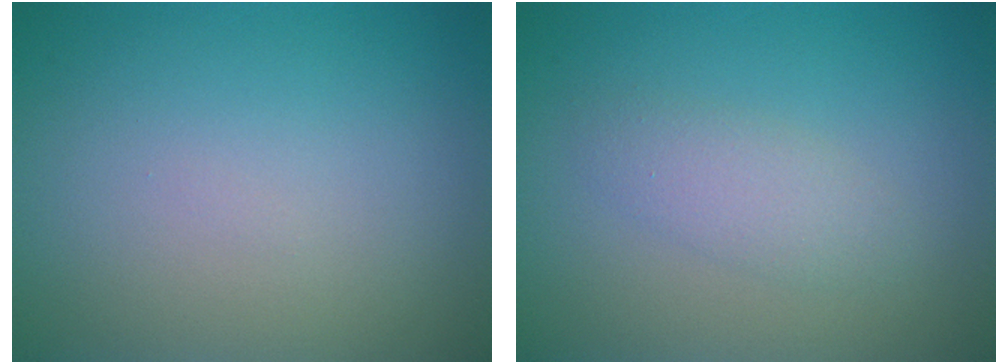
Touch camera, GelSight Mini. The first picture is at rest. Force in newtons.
{"total": 2.0, "press": 2.0, "slide": 0.1}